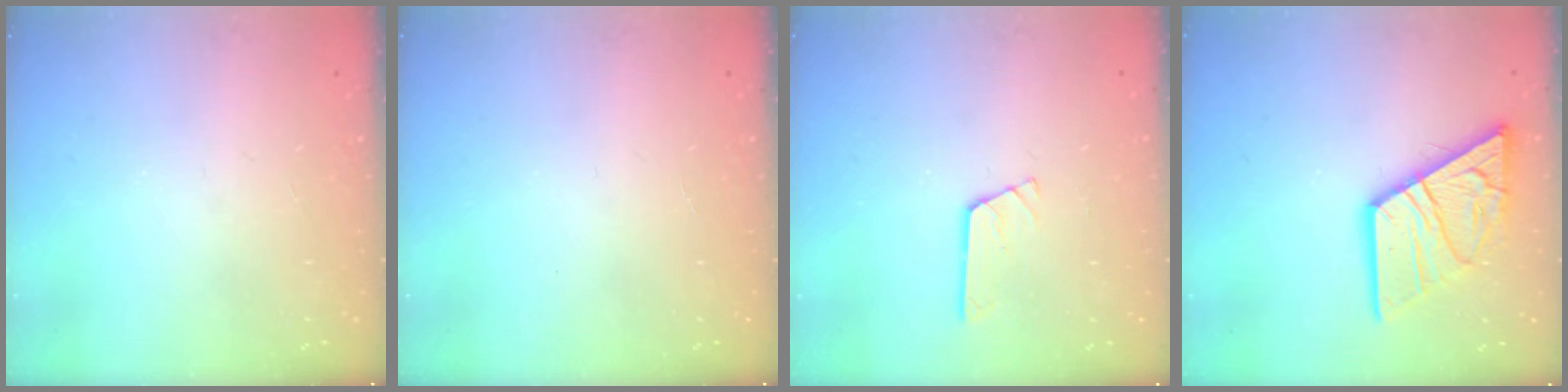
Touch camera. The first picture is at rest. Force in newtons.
{"total": 0.0}
{"total": 2.6, "press": 2.6, "slide": 0.3}
{"total": 16.6, "press": 16.6, "slide": 1.7}